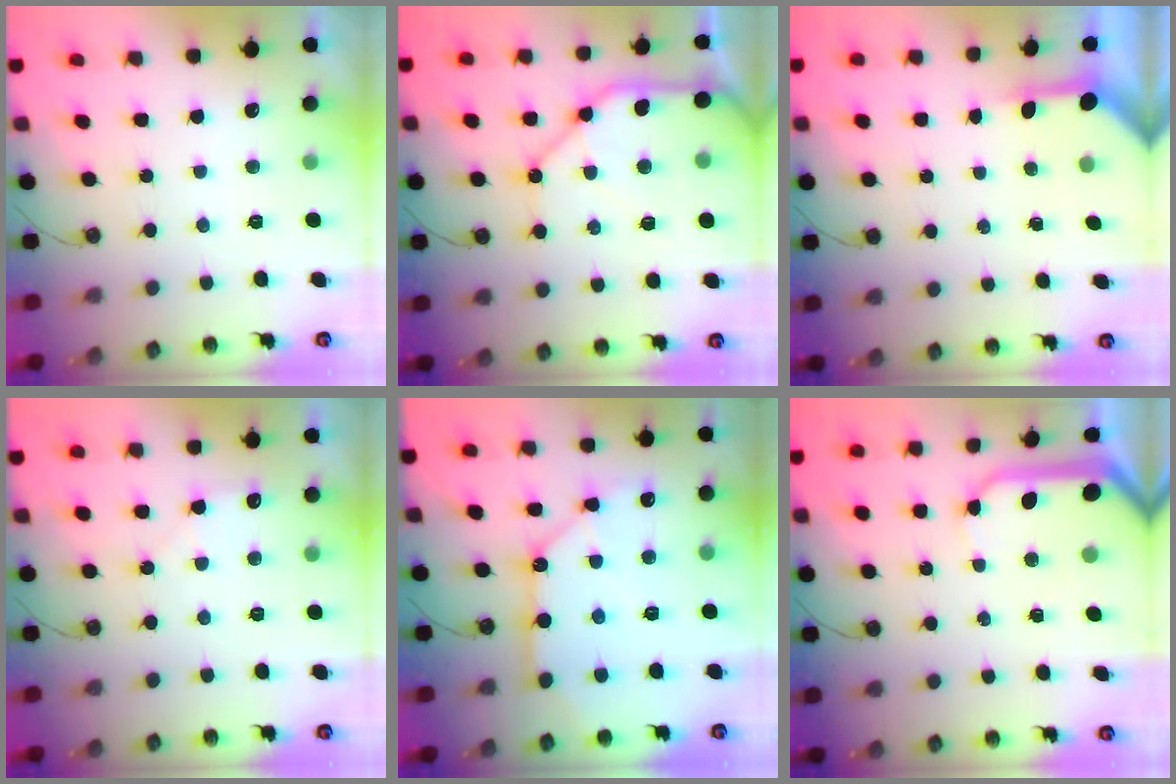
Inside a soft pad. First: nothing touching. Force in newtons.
{"total": 17.9, "press": 17.8, "slide": 2.5}
{"total": 3.3, "press": 3.3, "slide": 0.4}
{"total": 5.8, "press": 5.8, "slide": 0.9}
{"total": 10.8, "press": 10.7, "slide": 1.4}
{"total": 9.1, "press": 9.1, "slide": 0.8}